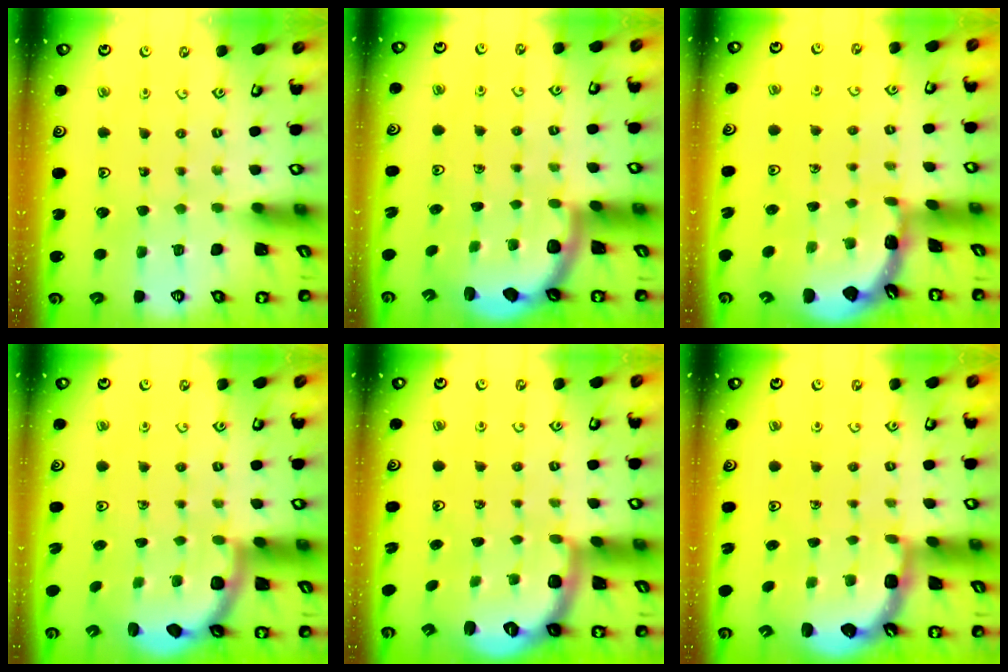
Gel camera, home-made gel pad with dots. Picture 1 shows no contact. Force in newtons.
{"total": 2.4, "press": 2.3, "slide": 0.6}
{"total": 1.7, "press": 1.6, "slide": 0.1}
{"total": 3.3, "press": 2.9, "slide": 1.6}
{"total": 2.6, "press": 1.5, "slide": 2.1}
{"total": 2.4, "press": 2.0, "slide": 1.3}